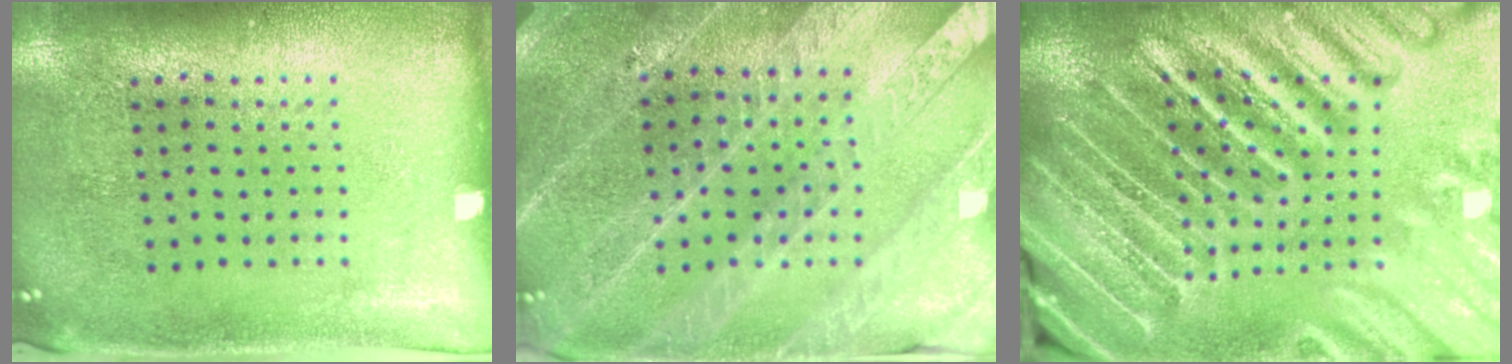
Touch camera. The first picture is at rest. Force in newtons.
{"total": 3.7, "press": 3.4, "slide": 1.4}
{"total": 5.7, "press": 5.0, "slide": 2.8}